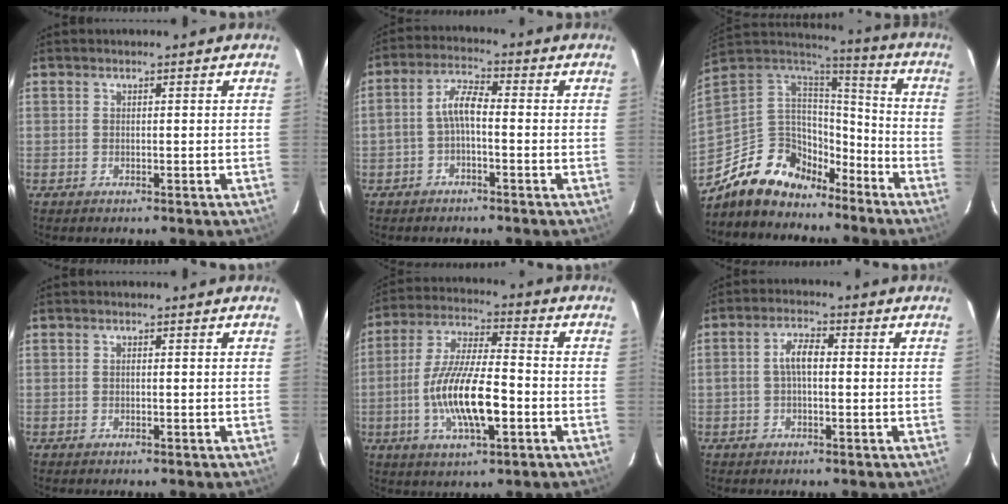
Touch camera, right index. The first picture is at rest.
{"total": 4.5, "force": [-1.5, 1.6, 4.0], "torque": [-0.088, 0.017, -0.032]}
{"total": 17.4, "force": [-12.5, 10.1, 6.6], "torque": [-0.160, 0.024, -0.213]}
{"total": 0.0}
{"total": 14.7, "force": [-3.9, 4.1, 13.5], "torque": [-0.271, -0.006, -0.072]}
{"total": 4.0, "force": [-0.2, 1.7, 3.6], "torque": [-0.072, 0.013, -0.004]}